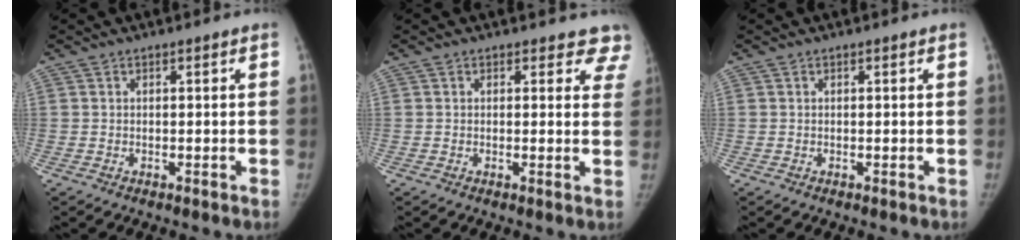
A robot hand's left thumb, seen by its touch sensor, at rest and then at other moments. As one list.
[{"total": 5.7, "force": [5.1, 2.6, 0.1], "torque": [0.052, -0.019, 0.022]}, {"total": 0.0}]